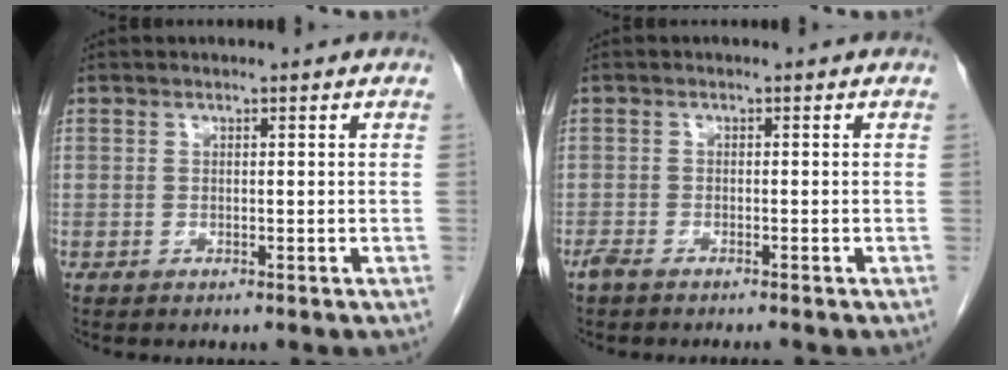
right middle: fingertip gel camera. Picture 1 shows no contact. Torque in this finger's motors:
{"motor_torque": [0.22, -0.12, 0.00, 0.00]}